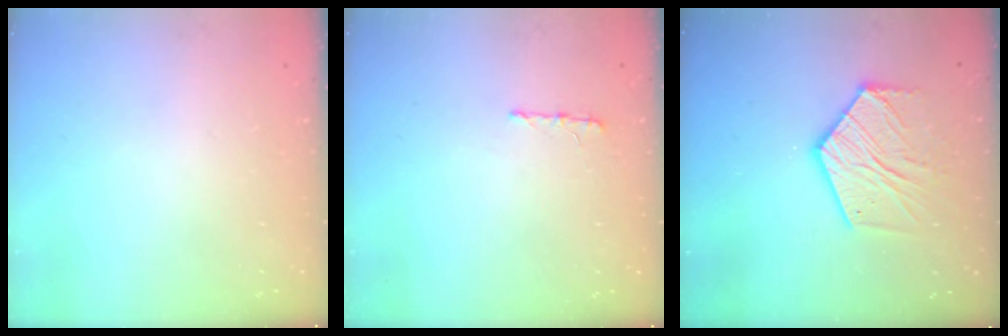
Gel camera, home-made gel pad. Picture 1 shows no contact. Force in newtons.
{"total": 5.1, "press": 5.1, "slide": 0.4}
{"total": 13.0, "press": 13.0, "slide": 0.9}